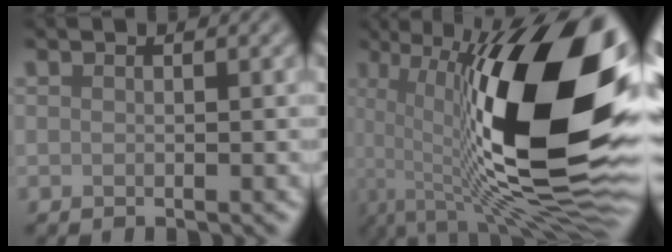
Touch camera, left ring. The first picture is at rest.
{"total": 18.4, "force": [1.3, 5.6, 17.5], "torque": [-0.269, 0.013, 0.020]}